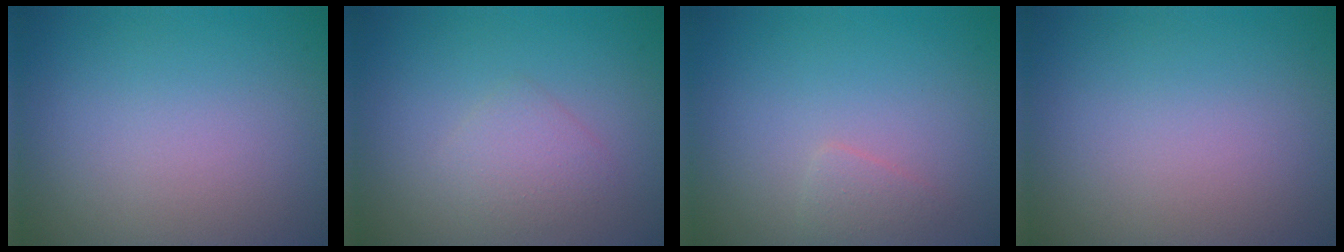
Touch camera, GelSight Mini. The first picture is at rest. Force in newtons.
{"total": 1.9, "press": 1.9, "slide": 0.1}
{"total": 1.0, "press": 1.0, "slide": 0.0}
{"total": 0.0}